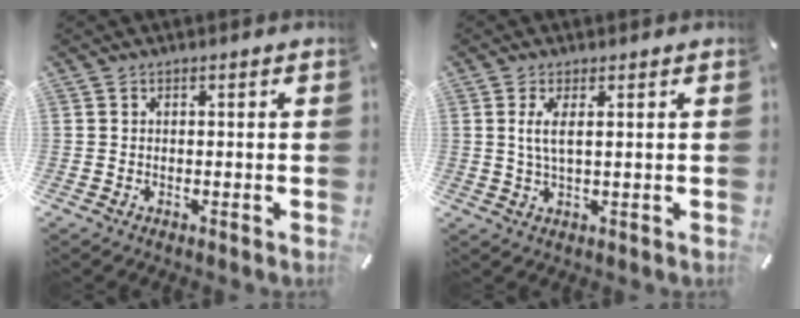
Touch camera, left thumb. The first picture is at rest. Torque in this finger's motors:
{"motor_torque": [0.24, 0.06, 0.42, -0.43, 0.20]}